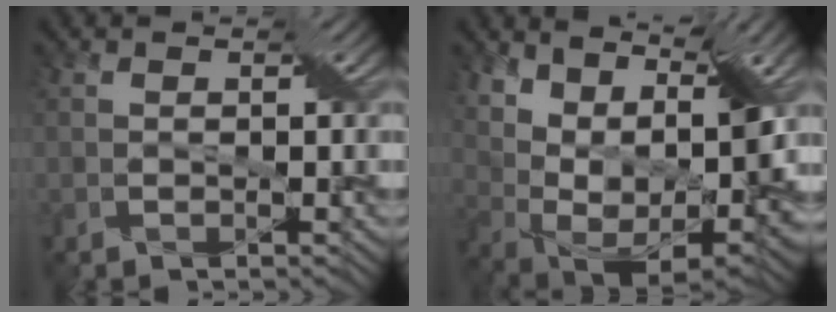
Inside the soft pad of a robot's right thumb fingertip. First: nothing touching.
{"total": 13.8, "force": [6.3, 6.4, 10.5], "torque": [-0.201, 0.027, 0.115]}